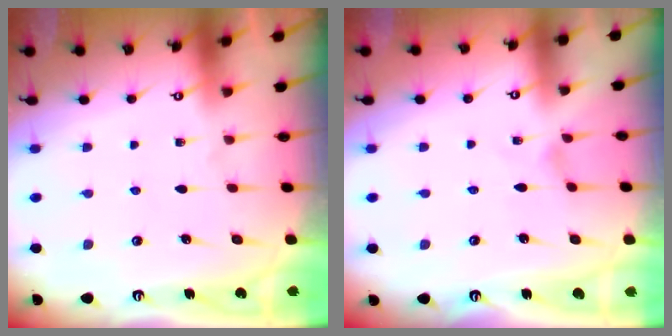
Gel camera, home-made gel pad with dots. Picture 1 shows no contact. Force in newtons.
{"total": 0.0}